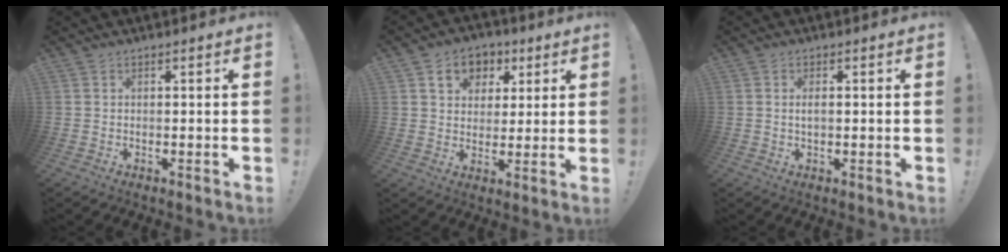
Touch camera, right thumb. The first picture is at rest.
{"total": 9.5, "force": [3.9, 7.8, 3.7], "torque": [-0.049, -0.014, 0.077]}
{"total": 1.8, "force": [0.0, 0.6, 1.7], "torque": [-0.027, 0.001, -0.002]}